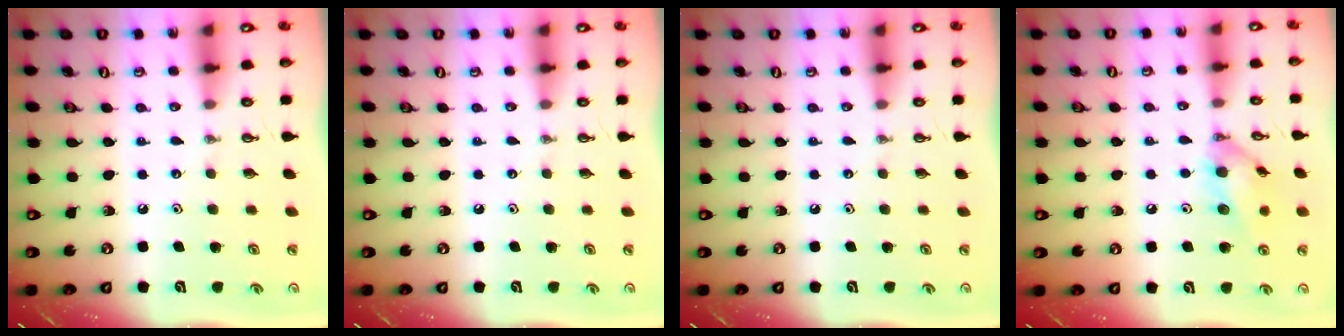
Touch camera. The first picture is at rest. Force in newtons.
{"total": 0.0}
{"total": 0.0}
{"total": 11.7, "press": 11.7, "slide": 0.7}